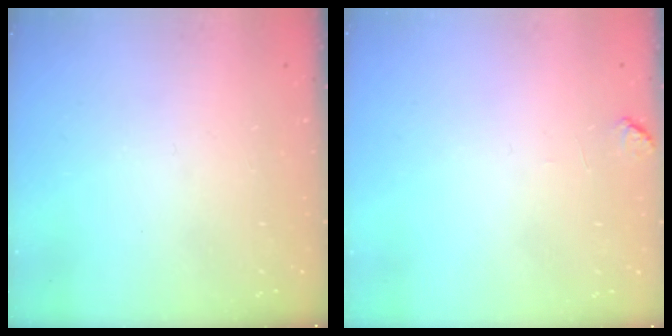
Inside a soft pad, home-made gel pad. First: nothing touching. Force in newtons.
{"total": 1.1, "press": 0.9, "slide": 0.5}